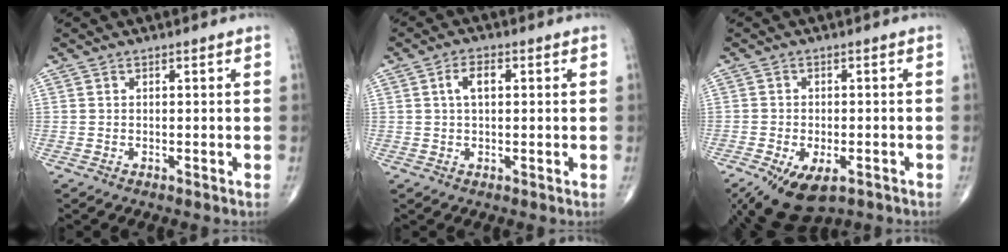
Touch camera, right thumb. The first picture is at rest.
{"total": 3.8, "force": [0.8, 2.0, 3.1], "torque": [-0.054, 0.008, 0.013]}
{"total": 10.4, "force": [-5.7, 5.3, 6.9], "torque": [-0.123, 0.003, -0.084]}